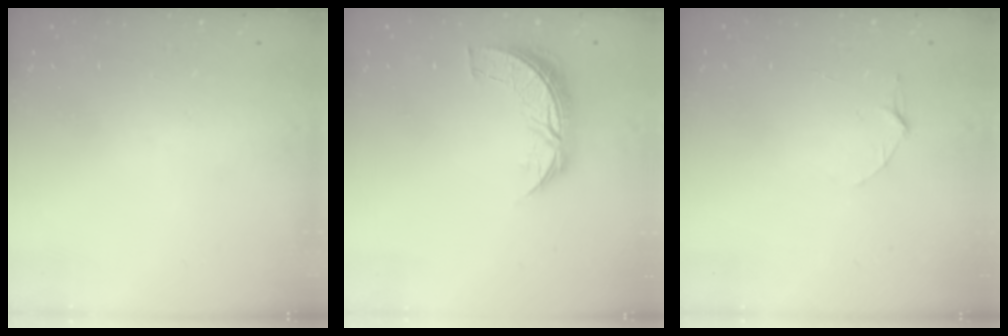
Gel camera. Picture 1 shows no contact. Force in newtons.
{"total": 8.0, "press": 8.0, "slide": 0.3}
{"total": 4.7, "press": 4.7, "slide": 0.5}